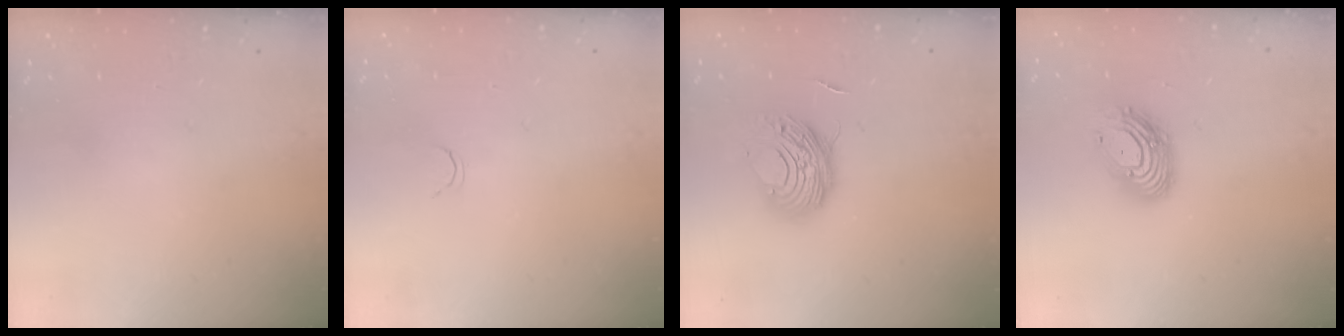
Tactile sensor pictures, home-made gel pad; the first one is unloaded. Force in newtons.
{"total": 2.1, "press": 2.1, "slide": 0.4}
{"total": 10.0, "press": 10.0, "slide": 0.8}
{"total": 13.1, "press": 13.1, "slide": 1.1}